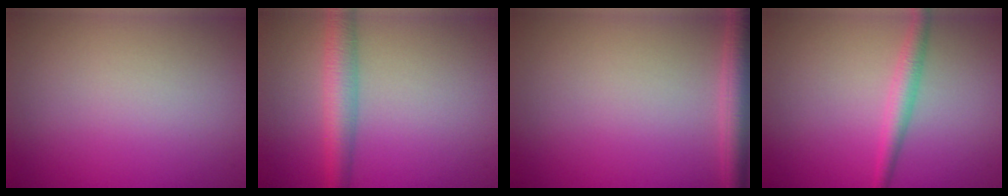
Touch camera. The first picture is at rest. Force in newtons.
{"total": 3.9, "press": 3.9, "slide": 0.1}
{"total": 3.0, "press": 3.0, "slide": 0.1}
{"total": 2.2, "press": 2.2, "slide": 0.1}